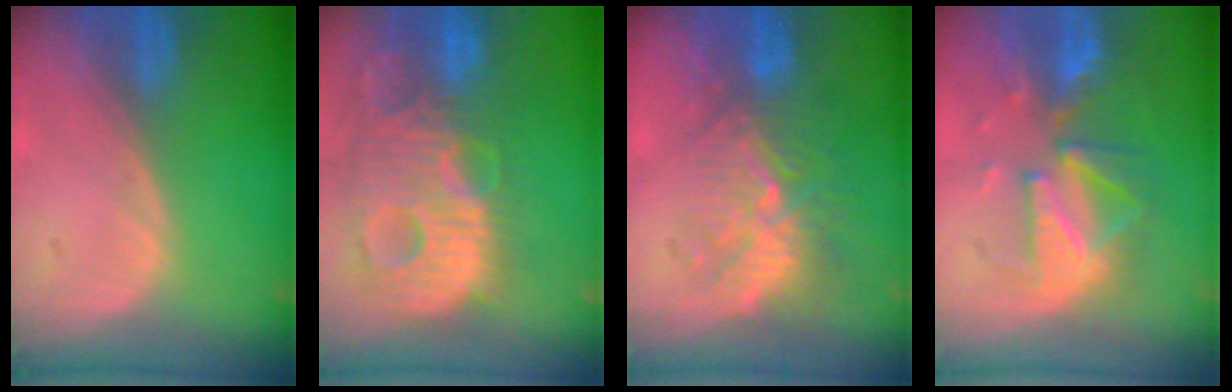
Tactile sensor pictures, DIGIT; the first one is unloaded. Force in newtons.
{"total": 13.9, "press": 12.0, "slide": 7.1}
{"total": 9.4, "press": 8.7, "slide": 3.5}
{"total": 10.0, "press": 8.8, "slide": 4.7}